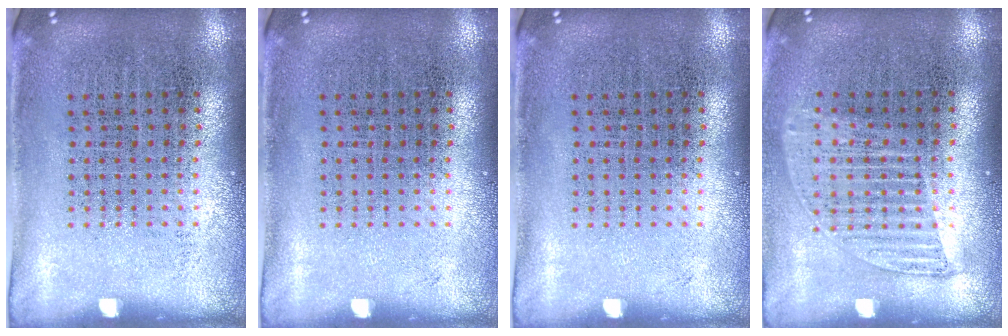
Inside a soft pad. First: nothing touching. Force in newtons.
{"total": 0.0}
{"total": 0.0}
{"total": 1.3, "press": 1.1, "slide": 0.6}